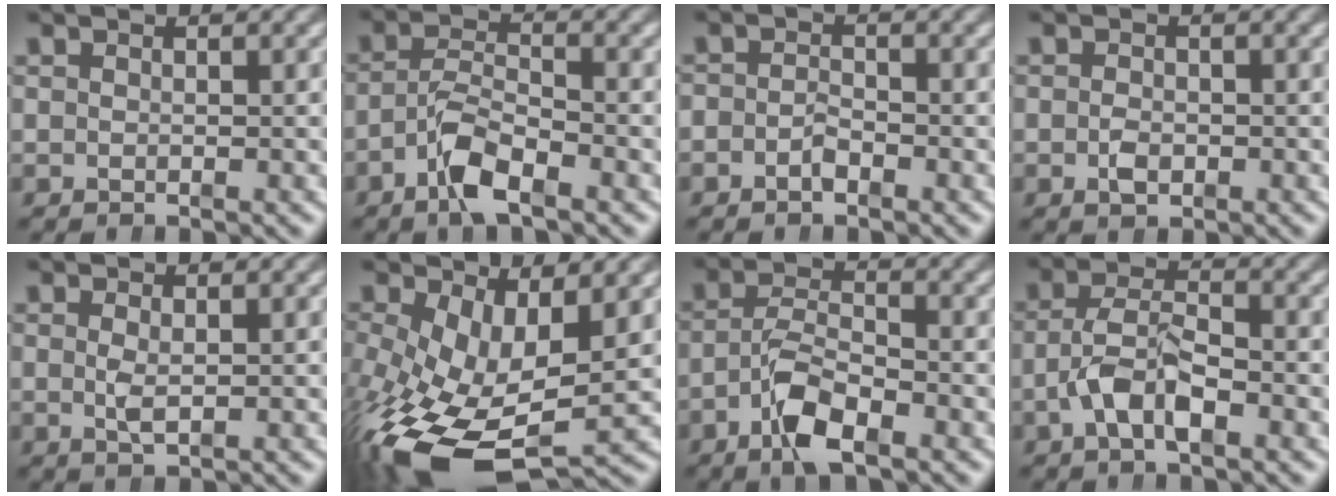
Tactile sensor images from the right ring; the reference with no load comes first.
{"total": 4.2, "force": [-2.4, 1.7, 3.0], "torque": [-0.053, -0.011, -0.041]}
{"total": 2.1, "force": [-1.3, 1.5, 0.8], "torque": [-0.021, -0.008, -0.024]}
{"total": 1.4, "force": [-0.8, 0.7, 0.9], "torque": [-0.018, -0.011, -0.009]}
{"total": 1.3, "force": [-0.1, 0.2, 1.3], "torque": [-0.027, -0.016, 0.008]}
{"total": 10.8, "force": [-4.6, 6.1, 7.6], "torque": [-0.183, -0.063, -0.042]}
{"total": 4.7, "force": [-2.4, 2.0, 3.5], "torque": [-0.062, -0.013, -0.040]}
{"total": 5.2, "force": [-2.1, 3.0, 3.7], "torque": [-0.070, -0.016, -0.034]}